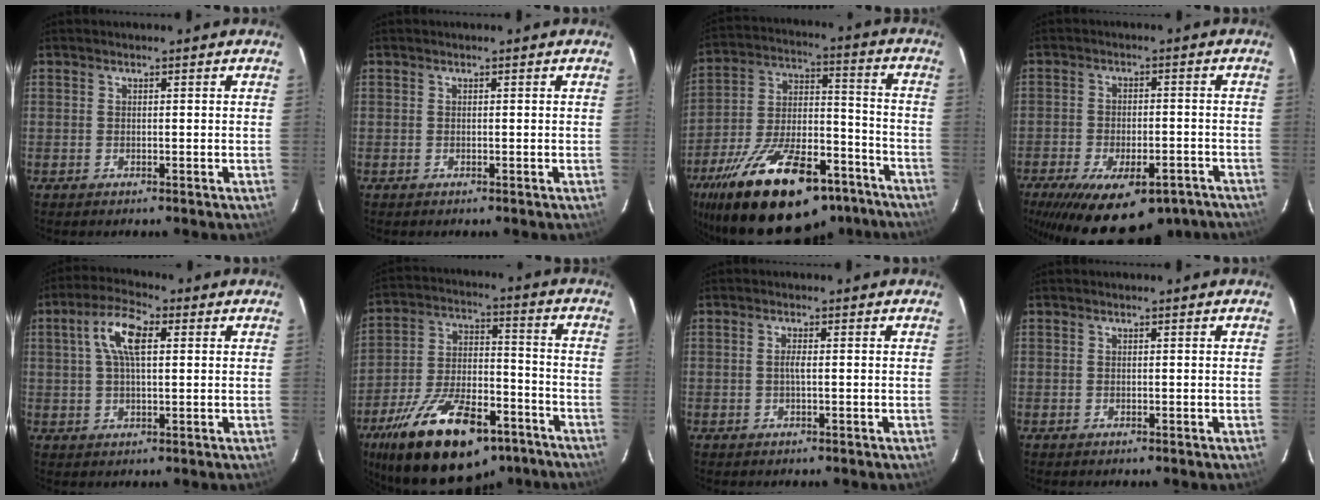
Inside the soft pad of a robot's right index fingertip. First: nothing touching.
{"total": 0.0}
{"total": 30.3, "force": [-21.4, 12.6, 17.5], "torque": [-0.317, 0.001, -0.310]}
{"total": 20.6, "force": [-14.2, 8.6, 12.1], "torque": [-0.236, -0.034, -0.194]}
{"total": 7.7, "force": [2.1, 3.1, 6.7], "torque": [-0.131, 0.019, 0.037]}
{"total": 25.8, "force": [-17.0, 11.0, 15.9], "torque": [-0.290, -0.008, -0.255]}
{"total": 0.9, "force": [0.1, 0.1, 0.9], "torque": [-0.018, 0.001, 0.001]}
{"total": 0.0}